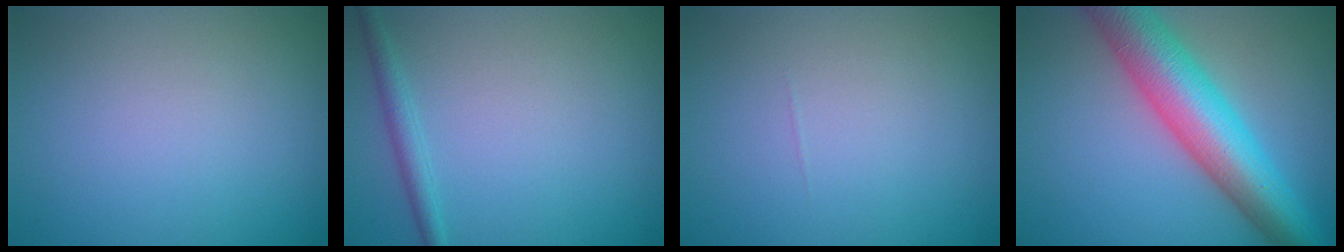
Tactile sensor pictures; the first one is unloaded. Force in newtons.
{"total": 1.6, "press": 1.6, "slide": 0.0}
{"total": 0.0}
{"total": 9.5, "press": 9.5, "slide": 0.1}